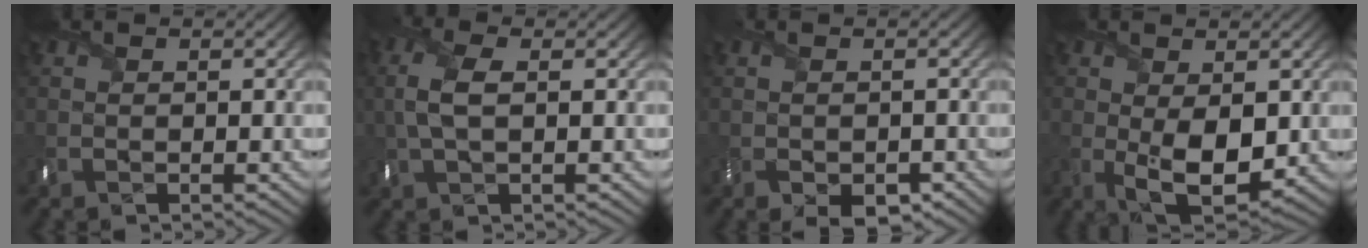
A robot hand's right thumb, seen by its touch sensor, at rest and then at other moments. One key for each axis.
{"total": 5.1, "fx": 0.3, "fy": 2.4, "fz": 4.5, "tx": -0.119, "ty": 0.006, "tz": 0.004}
{"total": 2.8, "fx": -1.6, "fy": 1.5, "fz": 1.7, "tx": -0.034, "ty": -0.012, "tz": -0.031}
{"total": 7.2, "fx": -0.7, "fy": 3.9, "fz": 6.0, "tx": -0.121, "ty": -0.022, "tz": -0.003}